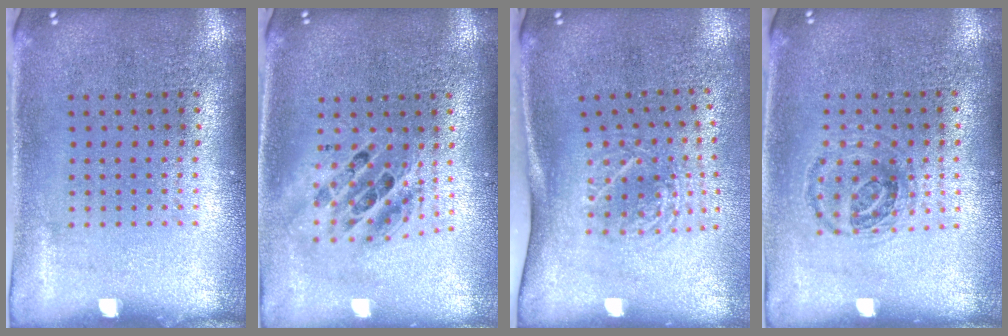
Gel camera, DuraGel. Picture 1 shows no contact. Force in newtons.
{"total": 1.7, "press": 1.4, "slide": 1.0}
{"total": 1.8, "press": 1.3, "slide": 1.4}
{"total": 1.0, "press": 0.9, "slide": 0.3}